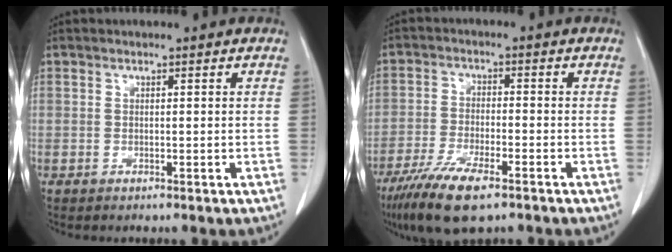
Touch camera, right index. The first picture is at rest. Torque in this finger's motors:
{"motor_torque": [0.96, -0.87, 0.54, 0.17]}